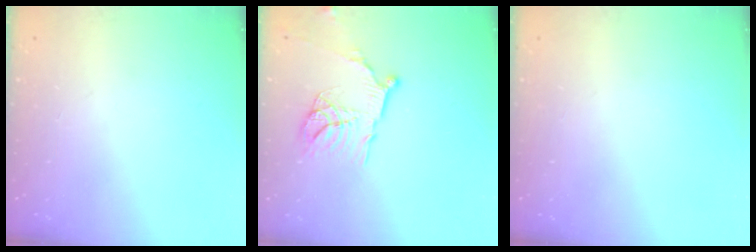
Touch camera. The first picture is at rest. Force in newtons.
{"total": 14.7, "press": 14.7, "slide": 1.6}
{"total": 0.0}